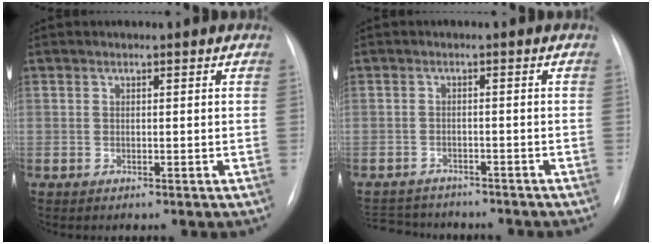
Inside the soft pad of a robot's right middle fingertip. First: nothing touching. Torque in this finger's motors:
{"motor_torque": [0.50, -0.69, 0.00, 0.02]}